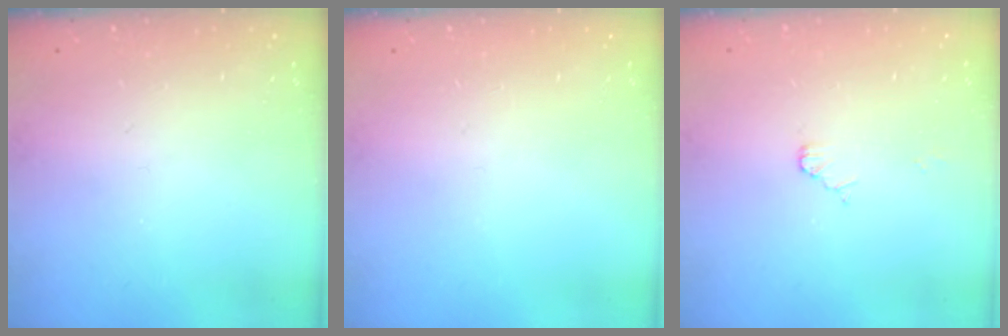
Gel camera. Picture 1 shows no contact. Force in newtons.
{"total": 0.0}
{"total": 2.0, "press": 2.0, "slide": 0.2}